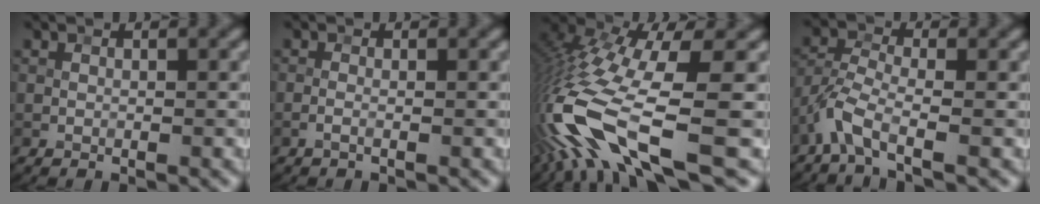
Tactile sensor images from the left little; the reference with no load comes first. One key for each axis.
{"total": 0.7, "fx": -0.4, "fy": 0.1, "fz": 0.5, "tx": -0.017, "ty": 0.001, "tz": -0.009}
{"total": 14.2, "fx": -5.3, "fy": 4.3, "fz": 12.5, "tx": -0.279, "ty": -0.019, "tz": -0.083}
{"total": 3.4, "fx": -2.5, "fy": 0.7, "fz": 2.2, "tx": -0.057, "ty": 0.005, "tz": -0.063}